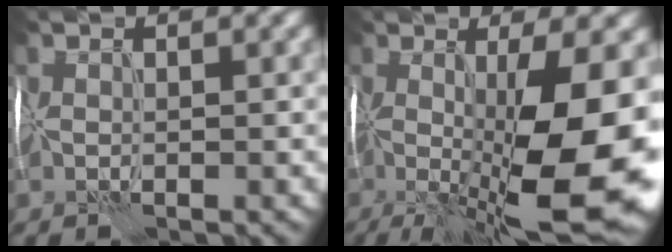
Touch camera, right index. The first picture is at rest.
{"total": 13.5, "force": [-1.8, 3.4, 13.0], "torque": [-0.217, -0.017, -0.020]}